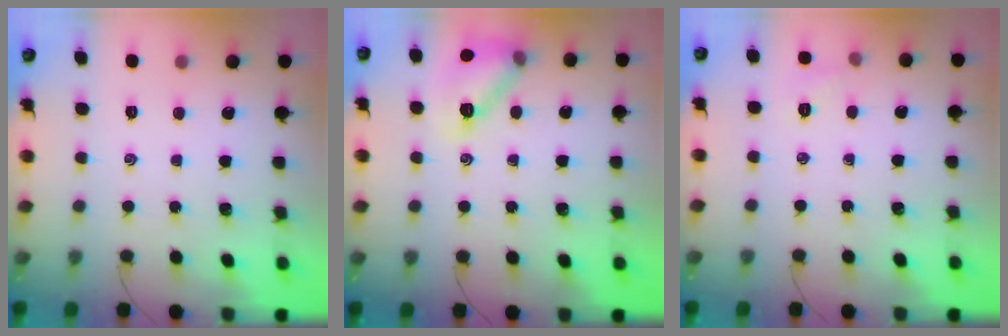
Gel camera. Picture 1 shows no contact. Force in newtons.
{"total": 13.3, "press": 13.3, "slide": 0.9}
{"total": 4.2, "press": 4.0, "slide": 1.1}